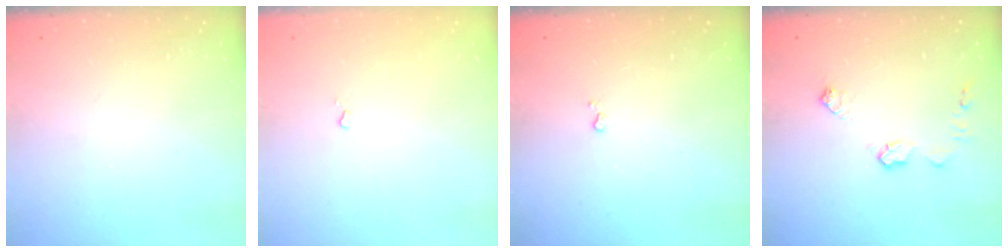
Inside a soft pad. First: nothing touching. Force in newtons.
{"total": 2.4, "press": 2.4, "slide": 0.4}
{"total": 2.9, "press": 2.8, "slide": 0.5}
{"total": 8.3, "press": 8.3, "slide": 0.2}